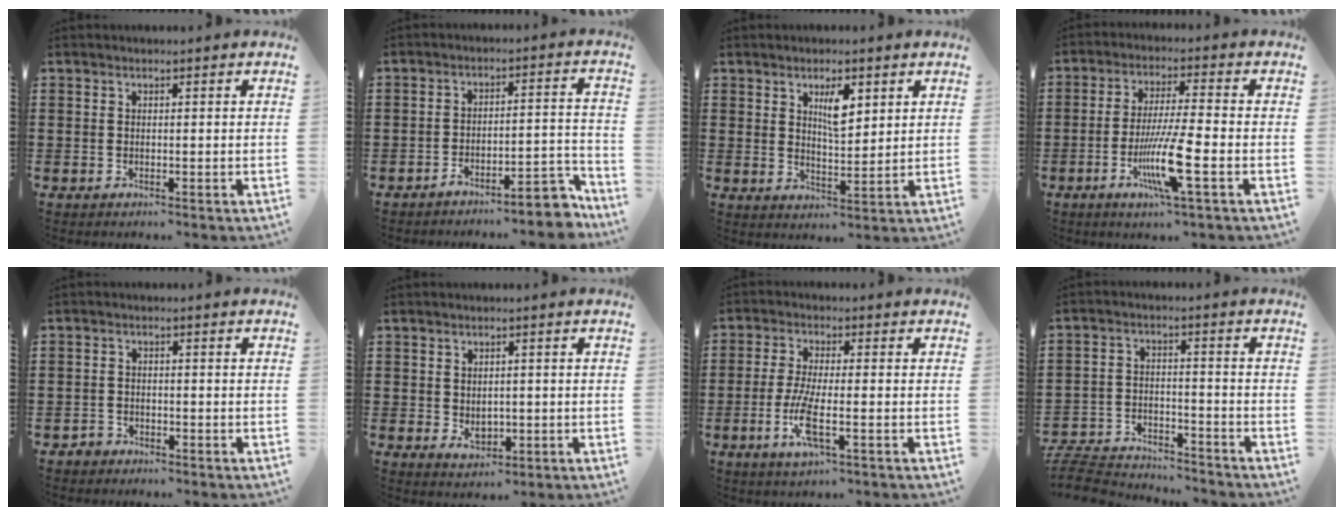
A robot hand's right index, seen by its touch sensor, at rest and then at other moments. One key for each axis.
{"total": 6.3, "fx": -5.6, "fy": 0.9, "fz": 2.7, "tx": -0.040, "ty": 0.005, "tz": -0.105}
{"total": 4.8, "fx": 2.3, "fy": 1.7, "fz": 3.9, "tx": -0.060, "ty": -0.005, "tz": 0.033}
{"total": 9.7, "fx": -3.5, "fy": 0.7, "fz": 9.0, "tx": -0.179, "ty": -0.016, "tz": -0.068}
{"total": 1.5, "fx": -1.4, "fy": 0.7, "fz": 0.1, "tx": -0.006, "ty": 0.002, "tz": -0.030}
{"total": 2.5, "fx": -0.1, "fy": 1.7, "fz": 1.8, "tx": -0.027, "ty": 0.002, "tz": -0.004}
{"total": 6.4, "fx": -2.1, "fy": 1.3, "fz": 5.9, "tx": -0.133, "ty": -0.017, "tz": -0.043}
{"total": 6.5, "fx": -6.4, "fy": 0.9, "fz": 1.1, "tx": -0.039, "ty": 0.004, "tz": -0.131}